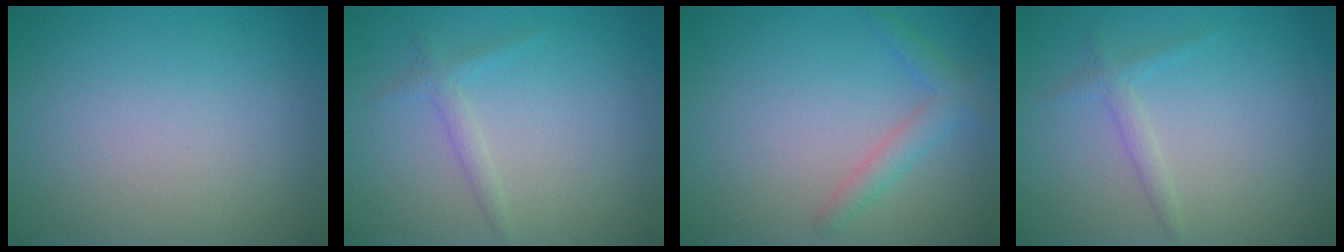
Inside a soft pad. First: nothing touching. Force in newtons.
{"total": 1.3, "press": 1.3, "slide": 0.1}
{"total": 2.2, "press": 2.2, "slide": 0.0}
{"total": 1.3, "press": 1.3, "slide": 0.1}